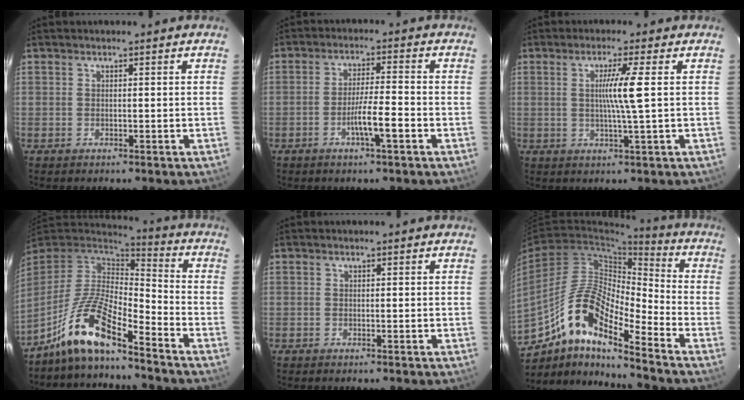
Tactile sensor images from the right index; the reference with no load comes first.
{"total": 5.8, "force": [-2.4, 0.1, 5.2], "torque": [-0.093, -0.001, -0.043]}
{"total": 5.4, "force": [0.7, -1.3, 5.2], "torque": [-0.095, -0.007, 0.013]}
{"total": 13.1, "force": [-9.3, 2.2, 8.9], "torque": [-0.180, 0.017, -0.170]}
{"total": 0.0}
{"total": 14.4, "force": [-9.4, 3.0, 10.4], "torque": [-0.194, 0.023, -0.164]}